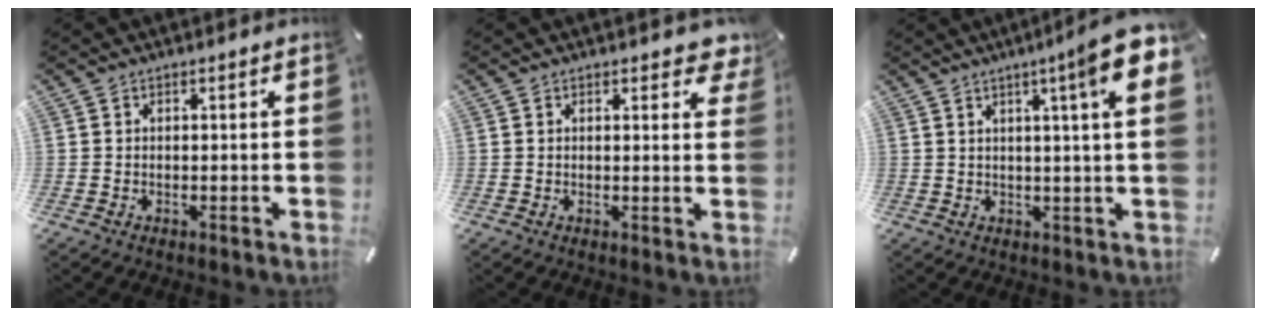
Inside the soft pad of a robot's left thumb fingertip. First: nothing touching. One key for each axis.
{"total": 3.0, "fx": 2.0, "fy": 1.5, "fz": 1.6, "tx": -0.014, "ty": -0.005, "tz": 0.031}
{"total": 11.2, "fx": 4.8, "fy": 0.3, "fz": 10.2, "tx": -0.153, "ty": -0.026, "tz": 0.070}